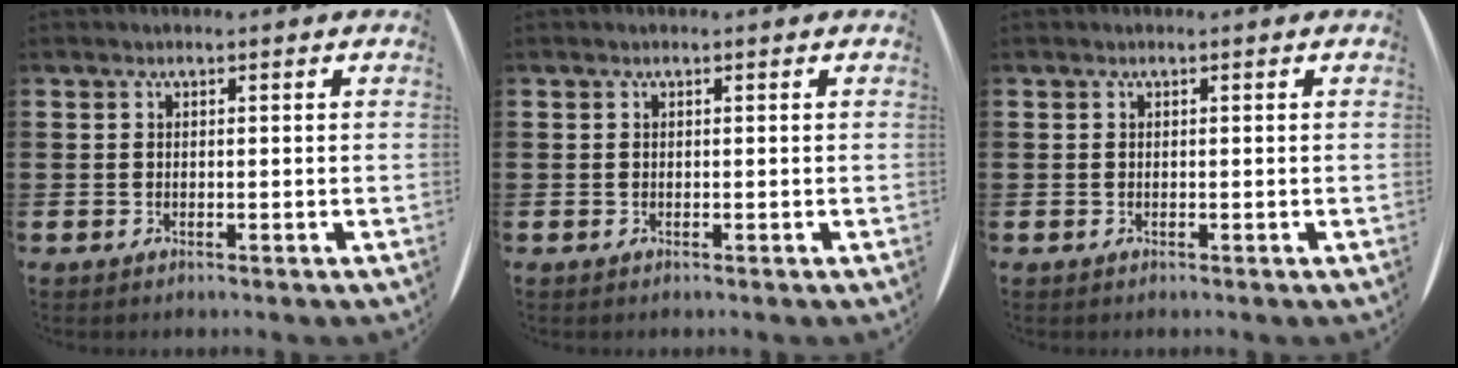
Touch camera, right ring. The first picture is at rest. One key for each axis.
{"total": 0.0}
{"total": 0.0}